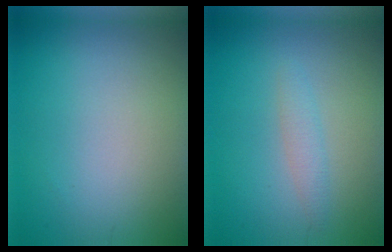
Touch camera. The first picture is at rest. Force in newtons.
{"total": 1.4, "press": 1.4, "slide": 0.1}